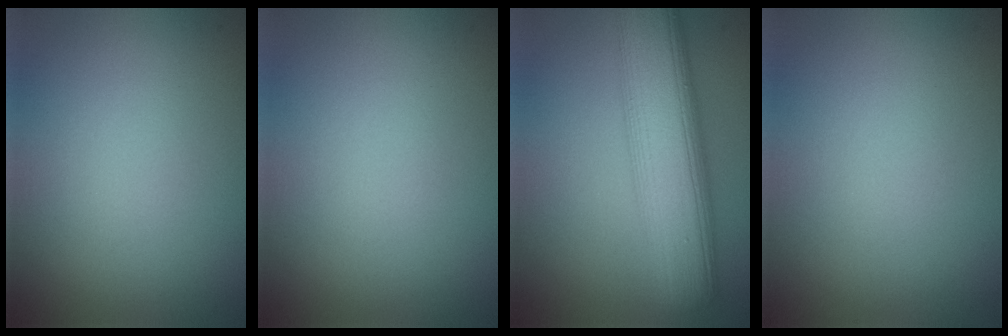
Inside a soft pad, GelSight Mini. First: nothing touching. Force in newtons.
{"total": 0.0}
{"total": 10.4, "press": 10.4, "slide": 0.2}
{"total": 0.0}